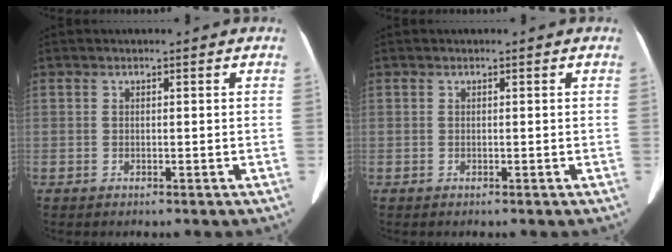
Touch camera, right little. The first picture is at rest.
{"total": 0.0}